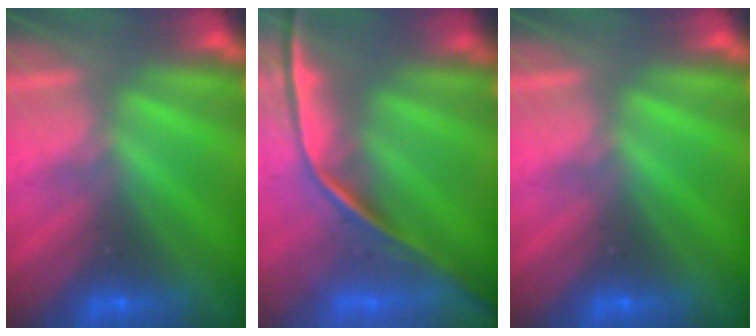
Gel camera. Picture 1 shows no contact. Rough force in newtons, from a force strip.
{"total": 7.4}
{"total": 0.0}